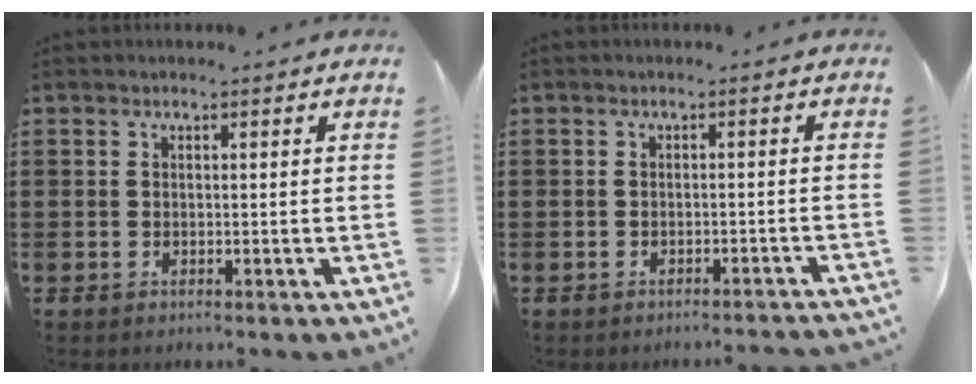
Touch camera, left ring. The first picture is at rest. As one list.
[{"total": 1.3, "force": [-1.2, -0.2, 0.4], "torque": [-0.006, 0.001, -0.023]}]